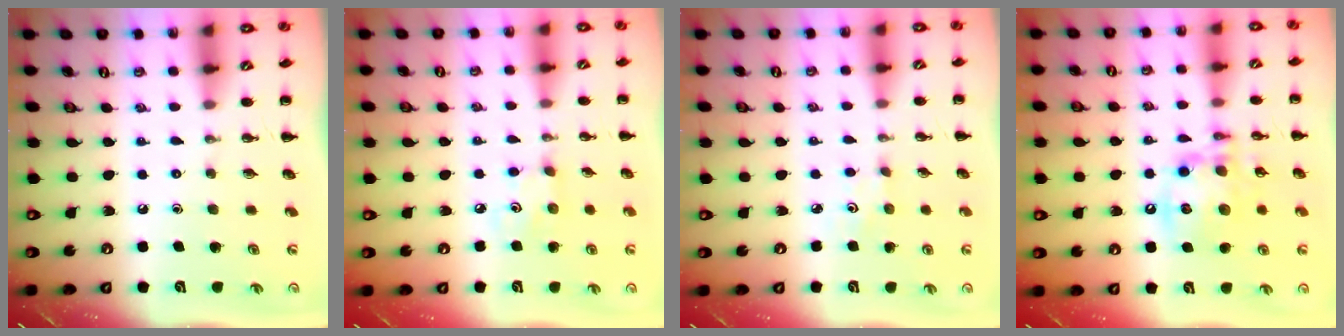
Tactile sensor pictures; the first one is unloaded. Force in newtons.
{"total": 3.1, "press": 3.0, "slide": 0.7}
{"total": 1.8, "press": 1.7, "slide": 0.6}
{"total": 13.9, "press": 13.6, "slide": 3.1}